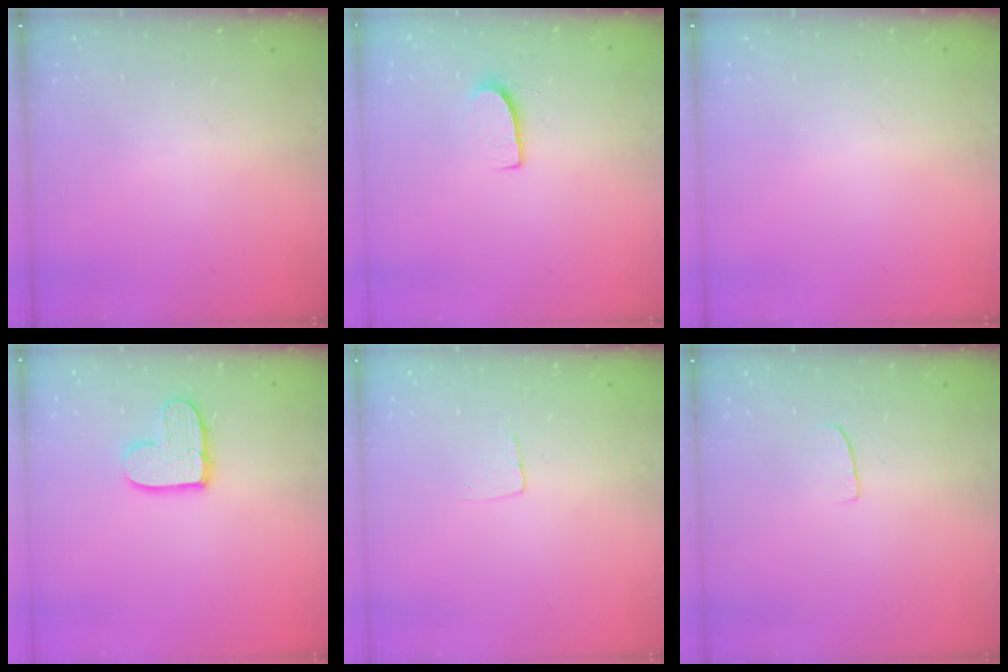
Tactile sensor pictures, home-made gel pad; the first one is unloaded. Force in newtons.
{"total": 7.1, "press": 7.1, "slide": 0.5}
{"total": 0.0}
{"total": 10.1, "press": 10.1, "slide": 0.7}
{"total": 3.2, "press": 3.2, "slide": 0.2}
{"total": 2.6, "press": 2.6, "slide": 0.2}